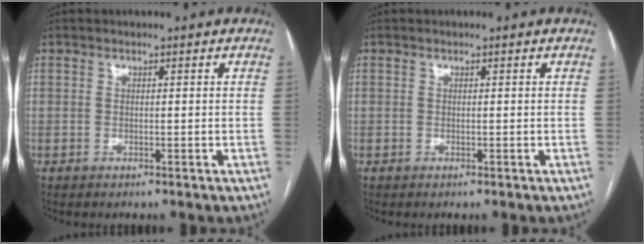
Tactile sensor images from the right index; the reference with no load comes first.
{"total": 0.0}